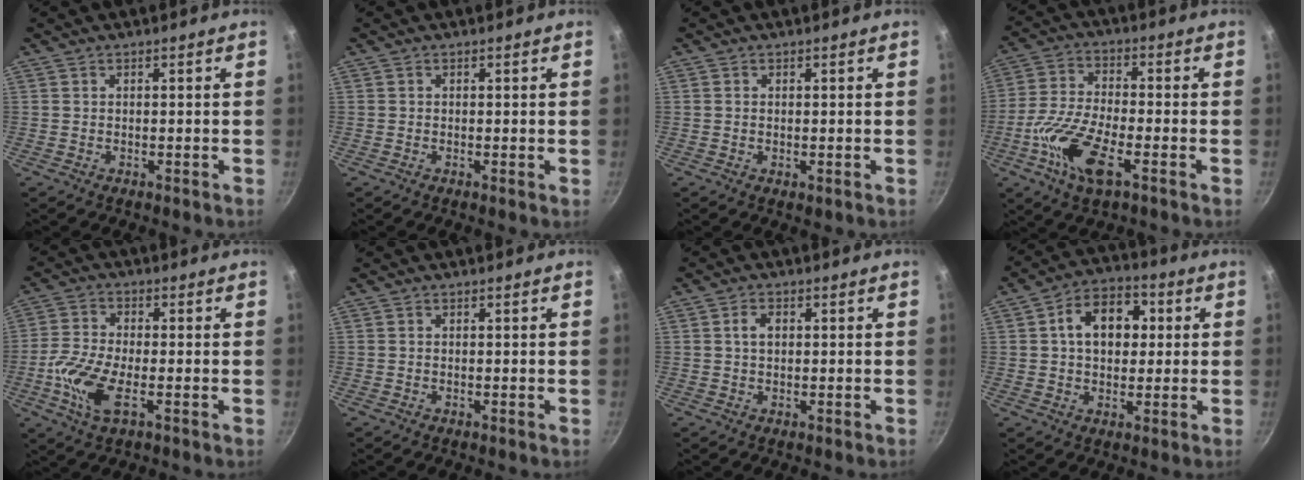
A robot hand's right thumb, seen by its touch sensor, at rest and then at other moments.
{"total": 0.0}
{"total": 0.9, "force": [0.1, 0.5, 0.8], "torque": [-0.012, -0.003, -0.001]}
{"total": 12.0, "force": [-4.7, 4.4, 10.2], "torque": [-0.203, 0.018, -0.101]}
{"total": 8.7, "force": [-2.5, 3.5, 7.5], "torque": [-0.162, 0.007, -0.059]}
{"total": 0.0}
{"total": 2.3, "force": [0.3, 1.6, 1.7], "torque": [-0.022, 0.005, 0.005]}
{"total": 11.1, "force": [1.9, 7.9, 7.6], "torque": [-0.077, 0.016, 0.017]}